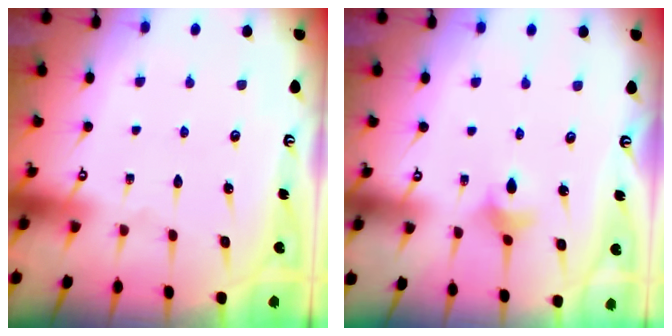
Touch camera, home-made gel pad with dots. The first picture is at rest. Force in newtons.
{"total": 5.5, "press": 5.4, "slide": 0.9}